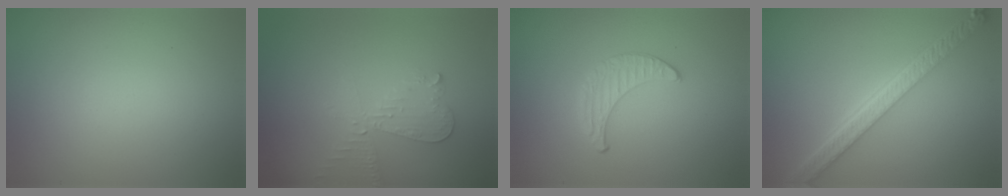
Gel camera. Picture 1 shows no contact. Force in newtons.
{"total": 2.4, "press": 2.3, "slide": 0.5}
{"total": 1.0, "press": 1.0, "slide": 0.3}
{"total": 5.3, "press": 4.1, "slide": 3.4}